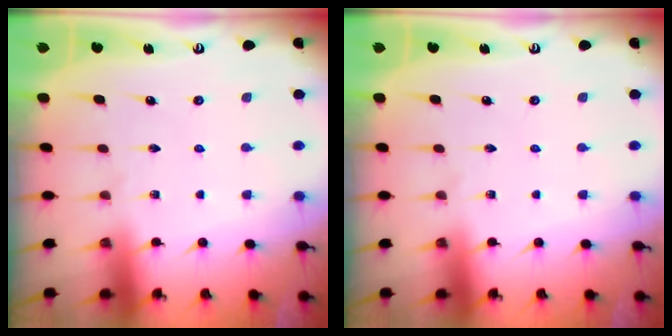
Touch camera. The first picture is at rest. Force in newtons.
{"total": 0.0}